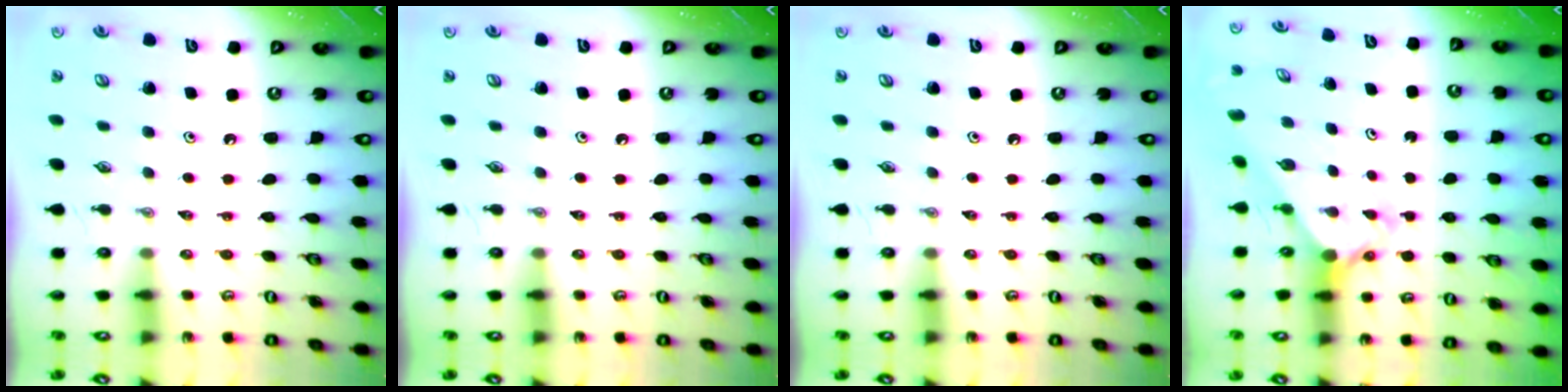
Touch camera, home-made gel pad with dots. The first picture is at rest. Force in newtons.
{"total": 0.0}
{"total": 0.0}
{"total": 2.6, "press": 2.6, "slide": 0.2}